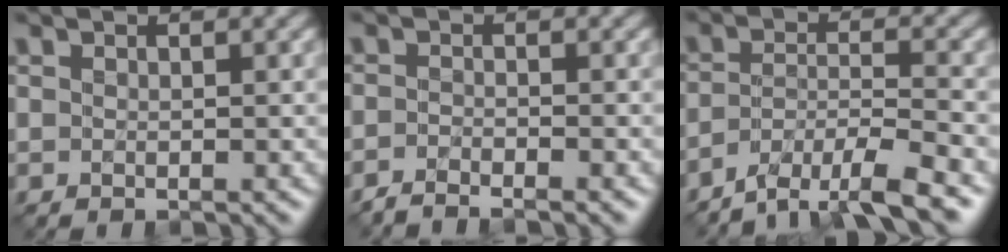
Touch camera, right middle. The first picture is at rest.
{"total": 2.3, "force": [-2.2, 0.2, 0.9], "torque": [-0.008, -0.011, -0.046]}
{"total": 6.2, "force": [-5.1, 1.2, 3.4], "torque": [-0.064, -0.005, -0.090]}